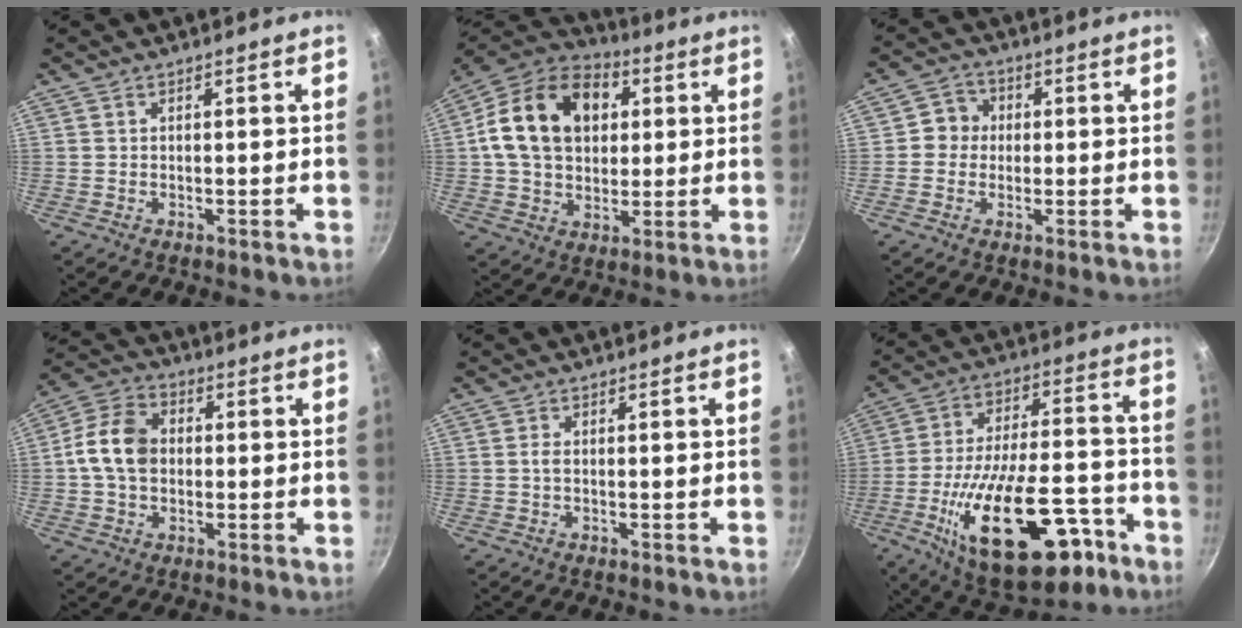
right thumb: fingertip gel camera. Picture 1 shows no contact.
{"total": 20.6, "force": [4.5, 15.1, 13.3], "torque": [-0.207, 0.017, 0.066]}
{"total": 4.9, "force": [0.1, 4.6, 1.5], "torque": [0.007, 0.010, -0.011]}
{"total": 10.6, "force": [0.2, 7.8, 7.2], "torque": [-0.116, 0.022, -0.010]}
{"total": 1.0, "force": [-0.1, 0.4, 0.9], "torque": [-0.021, 0.003, -0.004]}
{"total": 26.6, "force": [-11.5, 12.6, 20.5], "torque": [-0.306, 0.054, -0.162]}